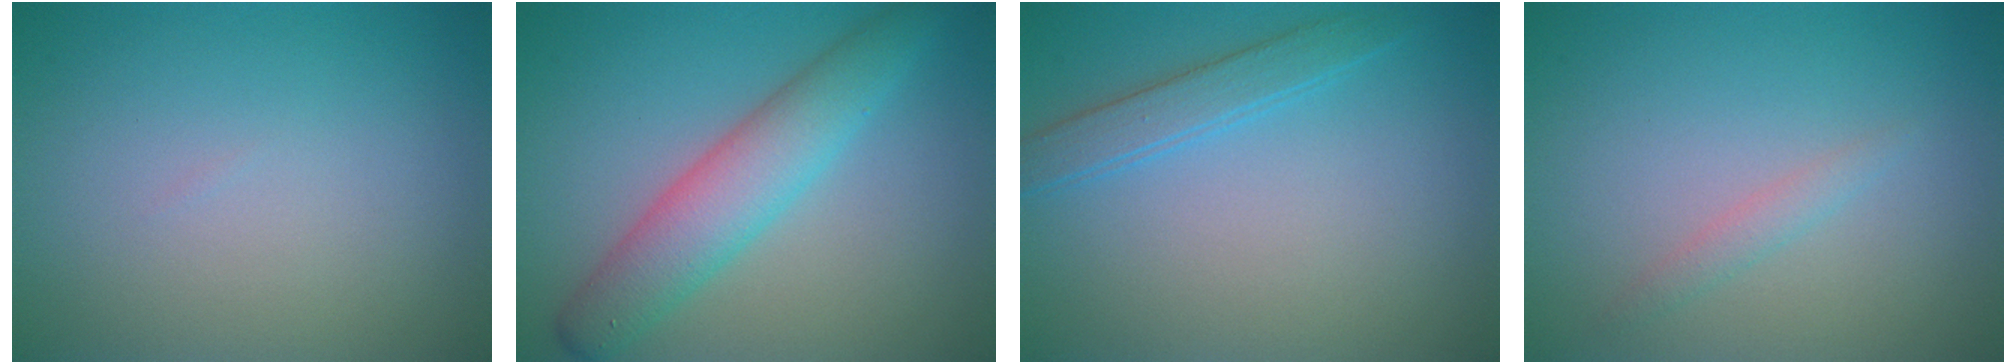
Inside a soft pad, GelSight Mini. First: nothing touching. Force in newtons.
{"total": 5.1, "press": 5.1, "slide": 0.2}
{"total": 2.2, "press": 2.2, "slide": 0.1}
{"total": 1.1, "press": 1.1, "slide": 0.2}